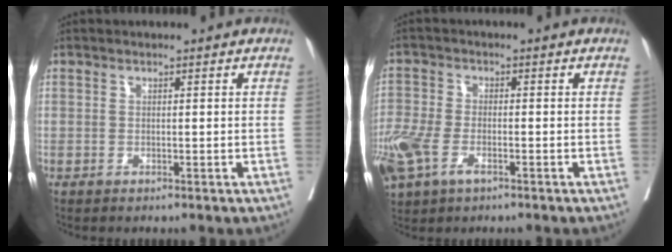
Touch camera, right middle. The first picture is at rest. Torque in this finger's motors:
{"motor_torque": [1.61, -0.52, 0.61, 0.21]}